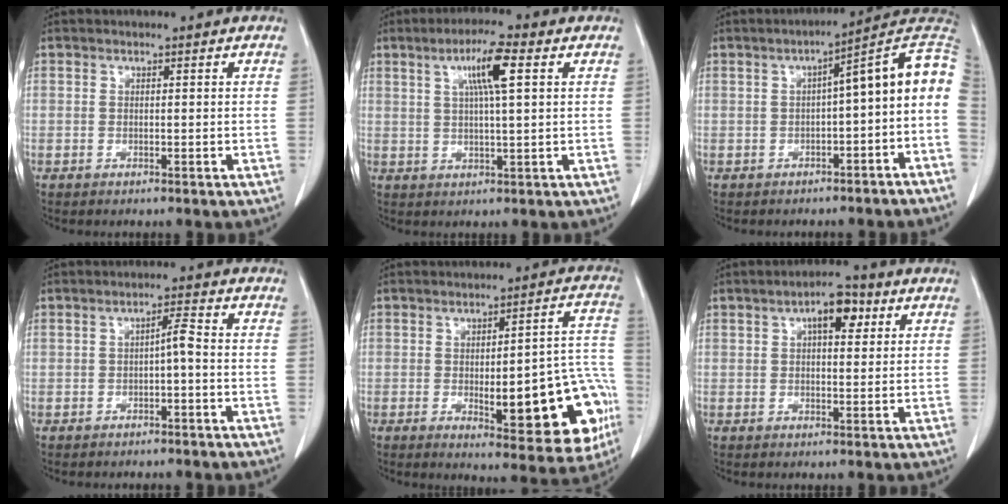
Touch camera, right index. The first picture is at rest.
{"total": 7.1, "force": [2.6, 0.2, 6.6], "torque": [-0.120, 0.007, 0.044]}
{"total": 10.8, "force": [-1.5, 1.9, 10.5], "torque": [-0.137, 0.040, -0.024]}
{"total": 2.4, "force": [-0.5, 0.2, 2.4], "torque": [-0.038, 0.007, -0.009]}
{"total": 18.8, "force": [-4.7, 5.1, 17.5], "torque": [-0.145, 0.029, -0.037]}
{"total": 5.5, "force": [2.2, 2.1, 4.6], "torque": [-0.074, 0.013, 0.030]}